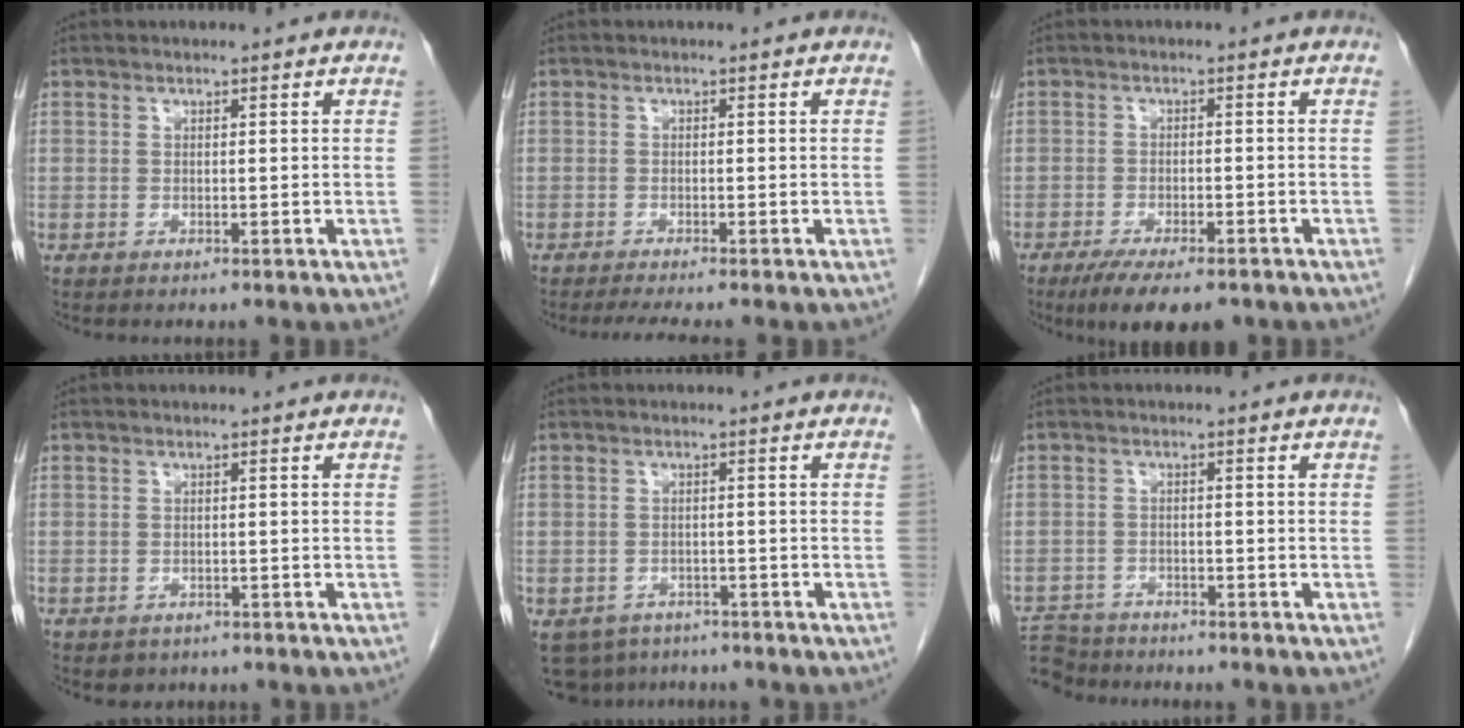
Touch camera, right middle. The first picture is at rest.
{"total": 3.3, "force": [-2.8, -0.4, 1.8], "torque": [-0.027, -0.009, -0.046]}
{"total": 9.0, "force": [-6.6, 2.5, 5.5], "torque": [-0.080, -0.014, -0.099]}
{"total": 2.0, "force": [-1.4, 1.4, 0.3], "torque": [-0.009, 0.002, -0.015]}
{"total": 7.1, "force": [-5.2, 4.6, 1.3], "torque": [-0.025, -0.001, -0.071]}
{"total": 7.4, "force": [-6.9, 2.5, 0.5], "torque": [-0.017, 0.003, -0.118]}